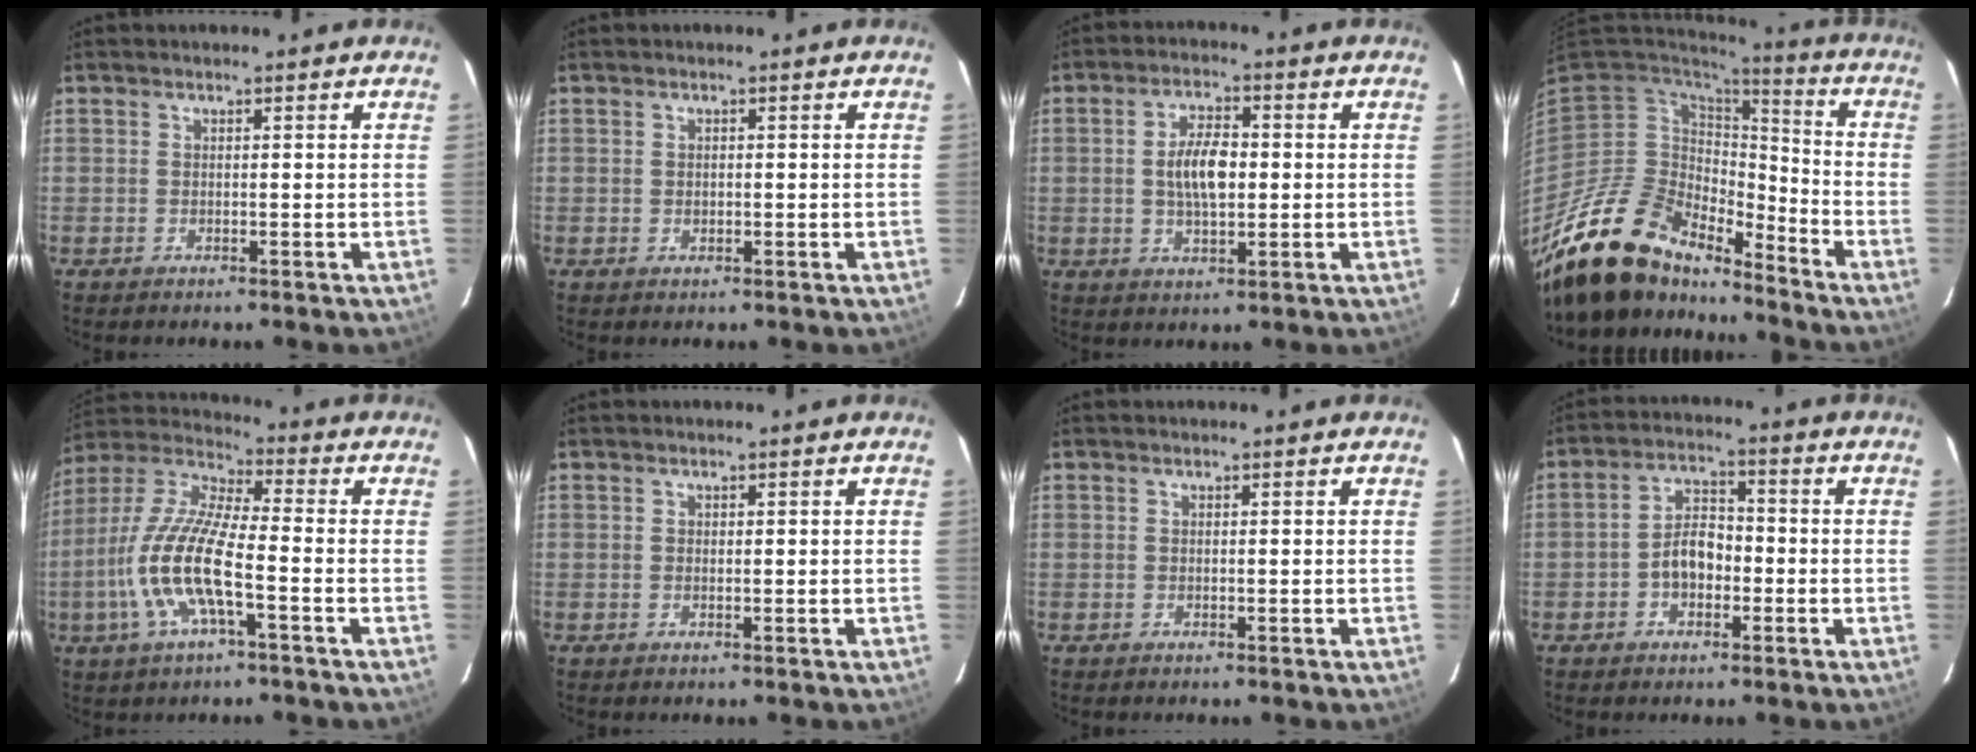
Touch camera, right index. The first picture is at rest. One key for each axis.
{"total": 0.9, "fx": 0.0, "fy": 0.8, "fz": 0.2, "tx": 0.000, "ty": 0.002, "tz": 0.002}
{"total": 7.4, "fx": 0.2, "fy": 3.4, "fz": 6.6, "tx": -0.123, "ty": 0.007, "tz": 0.006}
{"total": 19.2, "fx": -16.5, "fy": 6.6, "fz": 7.3, "tx": -0.147, "ty": -0.013, "tz": -0.295}
{"total": 14.6, "fx": -4.4, "fy": 3.3, "fz": 13.5, "tx": -0.284, "ty": -0.004, "tz": -0.091}
{"total": 0.0}
{"total": 0.0}
{"total": 5.8, "fx": -1.9, "fy": 3.7, "fz": 4.0, "tx": -0.073, "ty": 0.017, "tz": -0.028}